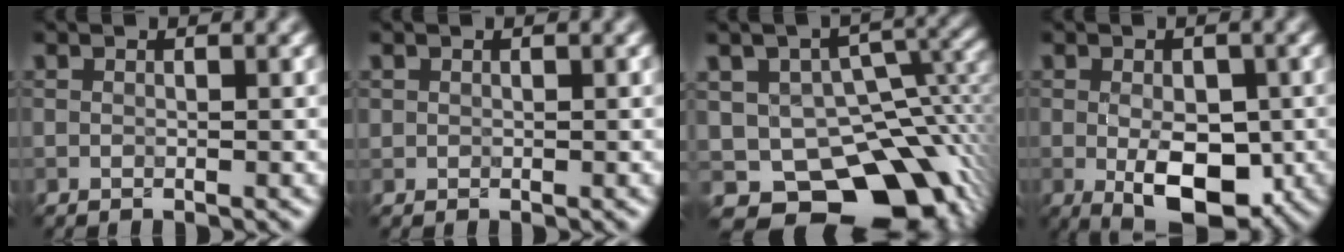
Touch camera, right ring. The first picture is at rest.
{"total": 0.5, "force": [0.3, 0.4, 0.0], "torque": [0.006, 0.000, 0.005]}
{"total": 13.7, "force": [-6.8, 8.3, 8.6], "torque": [-0.135, -0.017, -0.085]}
{"total": 6.3, "force": [-1.6, 3.3, 5.2], "torque": [-0.088, -0.010, -0.018]}